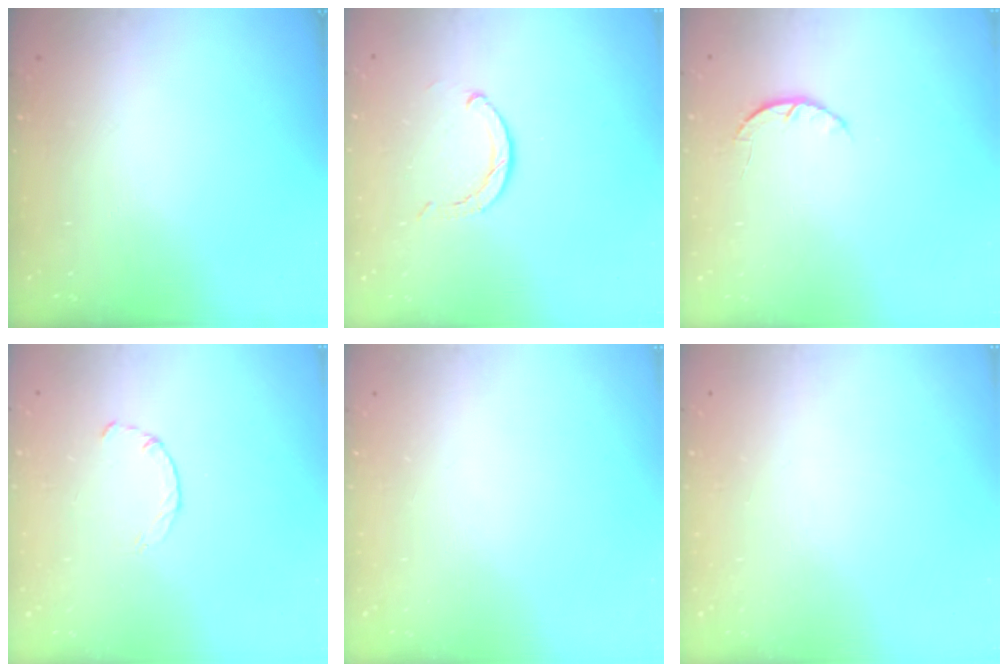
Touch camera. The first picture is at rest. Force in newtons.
{"total": 4.1, "press": 4.1, "slide": 0.4}
{"total": 2.6, "press": 2.5, "slide": 0.4}
{"total": 1.8, "press": 1.7, "slide": 0.3}
{"total": 0.0}
{"total": 2.4, "press": 2.4, "slide": 0.2}